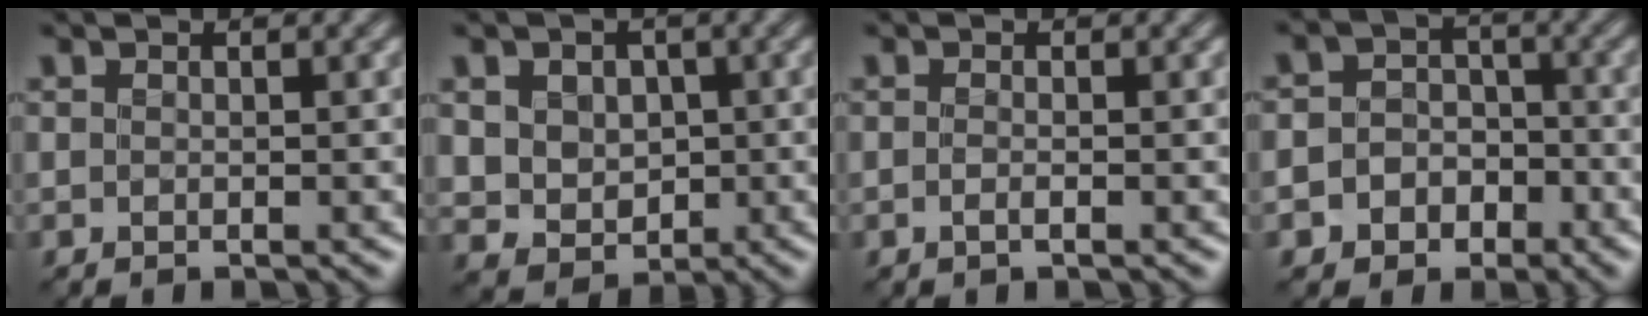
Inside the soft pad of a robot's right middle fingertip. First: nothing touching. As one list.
[{"total": 5.1, "force": [0.7, 4.2, 2.8], "torque": [-0.044, 0.011, 0.002]}, {"total": 0.9, "force": [-0.3, 0.2, 0.8], "torque": [-0.016, -0.004, -0.007]}, {"total": 5.0, "force": [-2.3, 4.2, 1.3], "torque": [0.006, 0.003, -0.056]}]